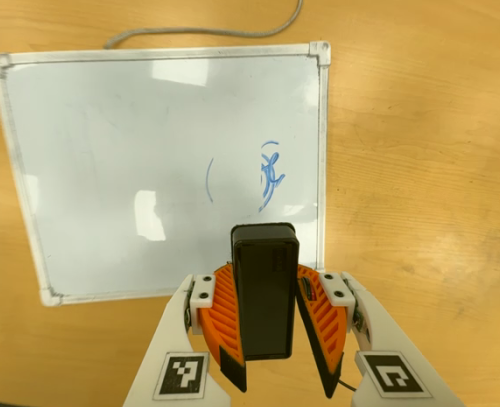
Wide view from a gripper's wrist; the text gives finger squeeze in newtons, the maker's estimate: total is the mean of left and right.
{"total": 7.2, "left": 8.1, "right": 6.3}